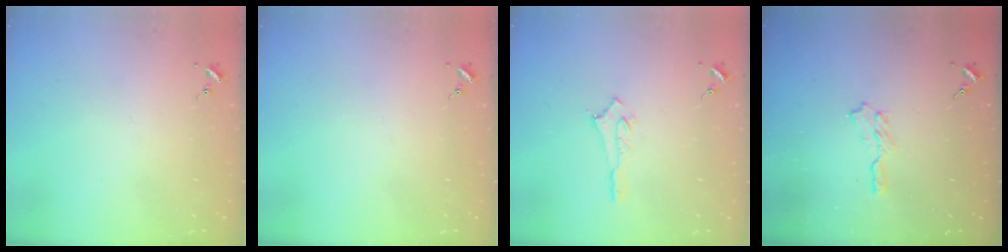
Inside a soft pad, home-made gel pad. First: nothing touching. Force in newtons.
{"total": 0.0}
{"total": 2.9, "press": 2.9, "slide": 0.2}
{"total": 5.8, "press": 5.7, "slide": 0.7}